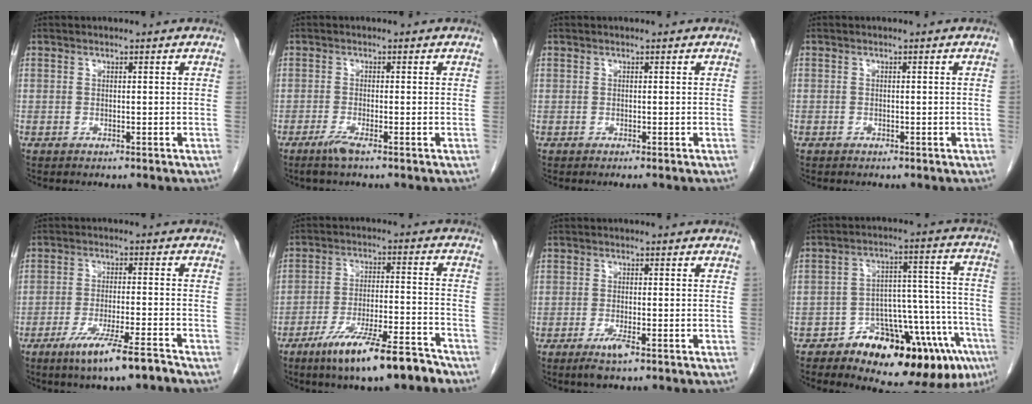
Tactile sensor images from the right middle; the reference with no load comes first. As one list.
[{"total": 2.3, "force": [-1.6, -0.1, 1.7], "torque": [-0.039, -0.005, -0.035]}, {"total": 0.8, "force": [-0.6, -0.1, 0.4], "torque": [-0.009, -0.003, -0.008]}, {"total": 0.0}, {"total": 8.2, "force": [-5.7, -0.1, 5.9], "torque": [-0.105, -0.020, -0.101]}, {"total": 12.9, "force": [-9.3, 1.7, 8.7], "torque": [-0.146, -0.011, -0.155]}, {"total": 2.9, "force": [-1.7, 0.3, 2.3], "torque": [-0.048, -0.006, -0.031]}, {"total": 19.5, "force": [-12.0, 5.9, 14.2], "torque": [-0.125, 0.050, -0.168]}]